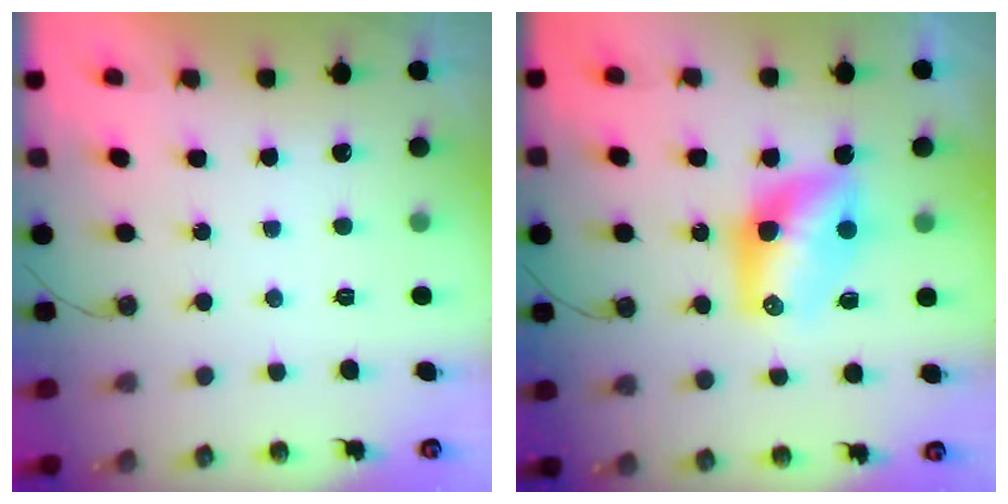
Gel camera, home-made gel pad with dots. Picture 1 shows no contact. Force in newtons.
{"total": 9.8, "press": 9.8, "slide": 0.7}